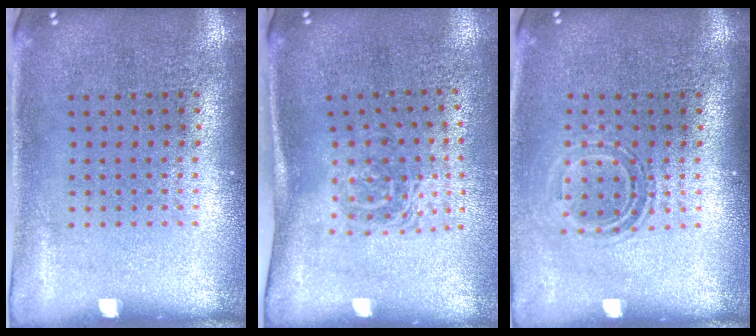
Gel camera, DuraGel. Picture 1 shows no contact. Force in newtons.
{"total": 1.6, "press": 1.1, "slide": 1.1}
{"total": 1.5, "press": 1.2, "slide": 1.0}